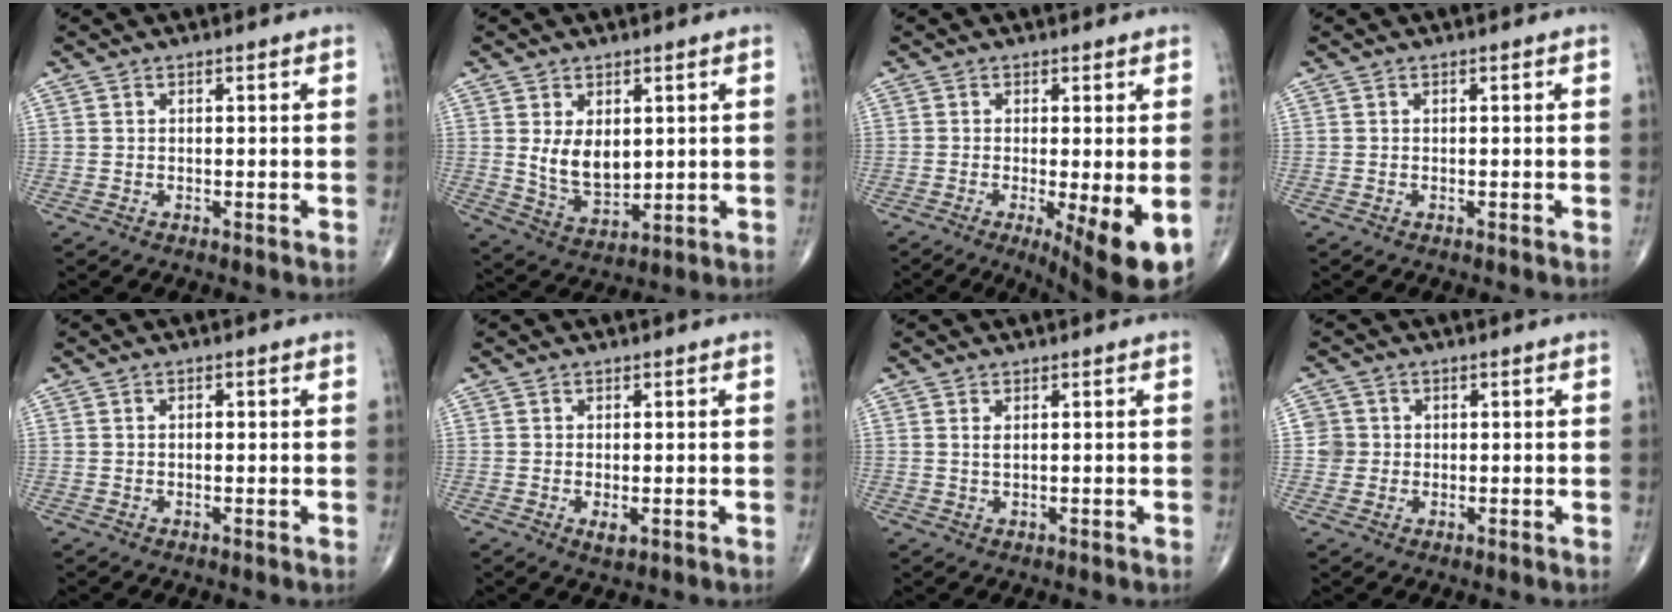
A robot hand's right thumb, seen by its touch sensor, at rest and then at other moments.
{"total": 8.1, "force": [1.4, 5.1, 6.1], "torque": [-0.087, -0.023, 0.042]}
{"total": 10.2, "force": [-3.2, 2.1, 9.4], "torque": [-0.137, -0.025, -0.045]}
{"total": 0.0}
{"total": 0.9, "force": [0.1, 0.4, 0.7], "torque": [-0.013, 0.003, 0.000]}
{"total": 1.9, "force": [-0.5, 0.8, 1.6], "torque": [-0.029, -0.004, -0.006]}
{"total": 1.0, "force": [0.4, 0.3, 0.9], "torque": [-0.017, -0.001, 0.009]}
{"total": 3.2, "force": [0.2, 3.2, 0.2], "torque": [0.022, 0.006, 0.003]}